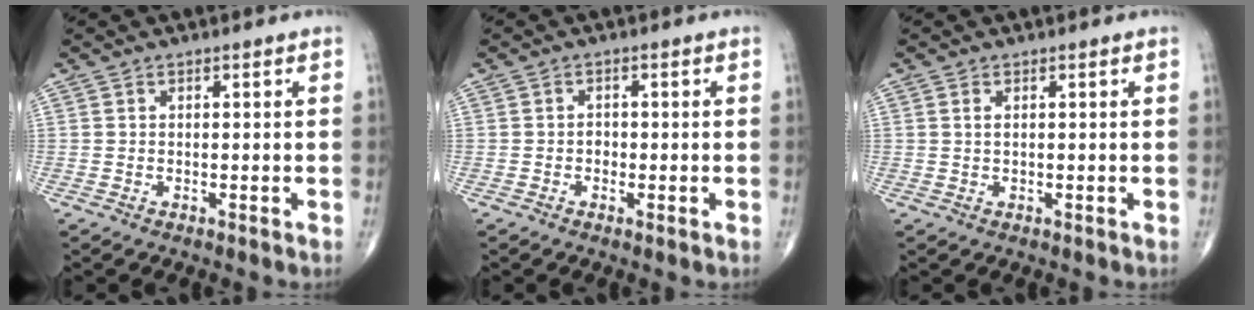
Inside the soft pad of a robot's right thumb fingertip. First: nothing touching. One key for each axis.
{"total": 3.2, "fx": -0.8, "fy": 2.5, "fz": 1.9, "tx": -0.010, "ty": 0.009, "tz": -0.020}
{"total": 1.0, "fx": 0.4, "fy": 0.4, "fz": 0.8, "tx": -0.018, "ty": 0.004, "tz": 0.009}